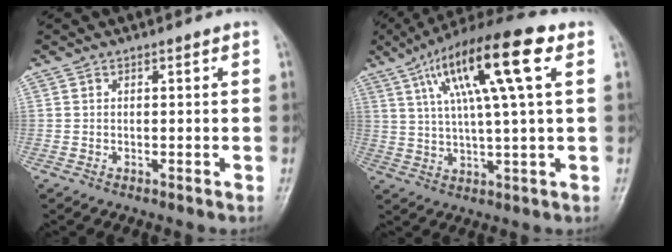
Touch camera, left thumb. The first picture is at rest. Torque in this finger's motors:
{"motor_torque": [0.60, 0.63, 2.01, -0.76, 0.56]}